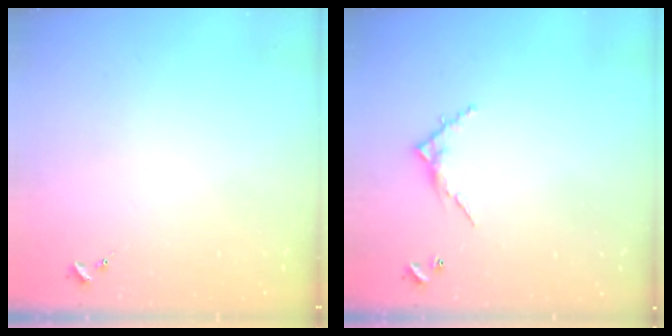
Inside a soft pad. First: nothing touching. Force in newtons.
{"total": 5.7, "press": 5.7, "slide": 0.5}